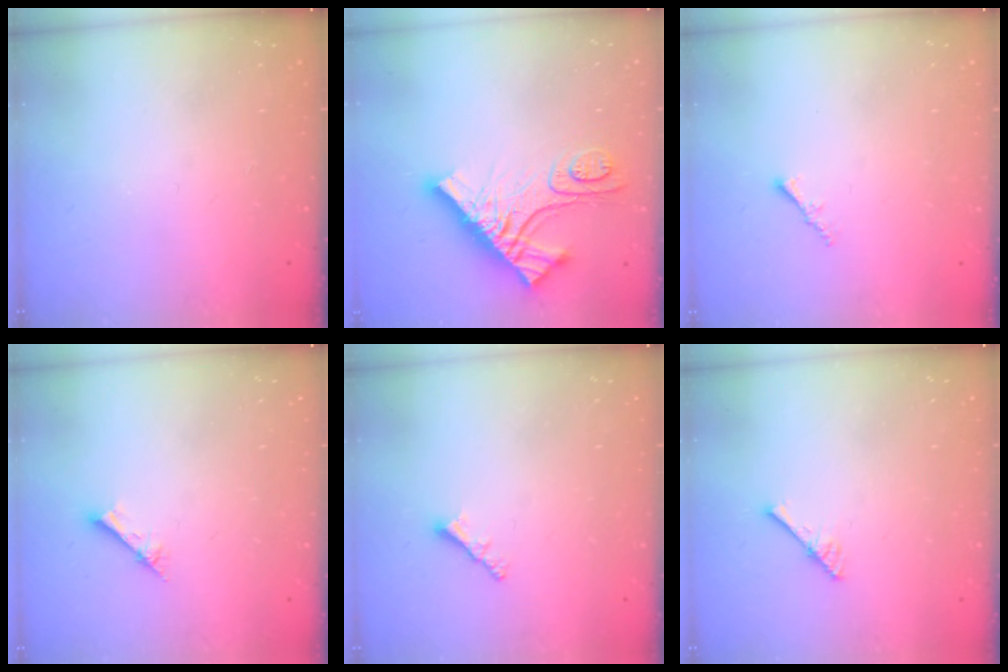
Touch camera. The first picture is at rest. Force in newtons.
{"total": 14.2, "press": 14.1, "slide": 1.5}
{"total": 1.0, "press": 1.0, "slide": 0.4}
{"total": 2.1, "press": 2.1, "slide": 0.2}
{"total": 2.1, "press": 2.0, "slide": 0.5}
{"total": 3.0, "press": 3.0, "slide": 0.3}